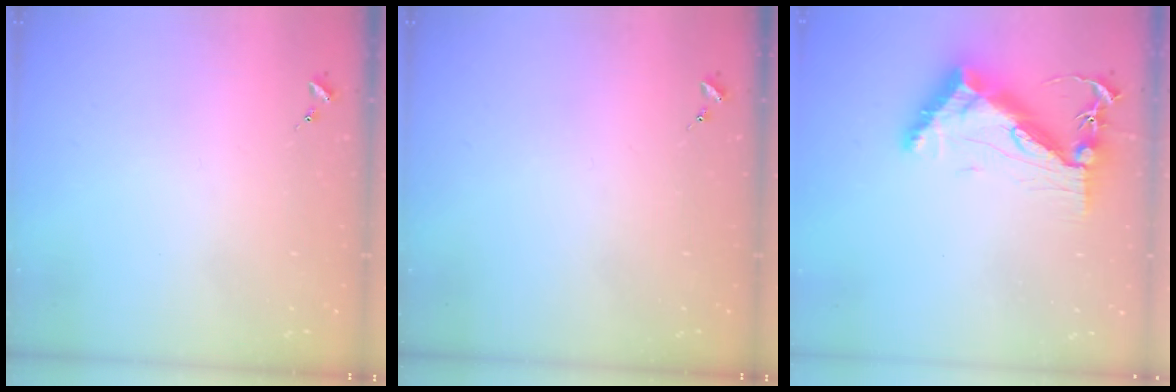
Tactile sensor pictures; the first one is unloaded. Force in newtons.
{"total": 0.0}
{"total": 13.5, "press": 13.4, "slide": 1.2}